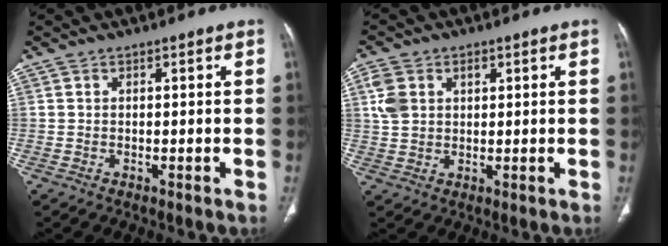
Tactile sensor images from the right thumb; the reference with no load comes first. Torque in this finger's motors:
{"motor_torque": [0.96, 0.89, 0.76, 0.53, 0.05]}